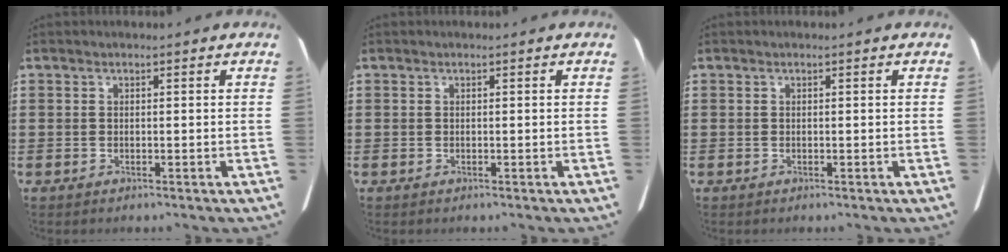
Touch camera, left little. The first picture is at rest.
{"total": 0.0}
{"total": 0.0}